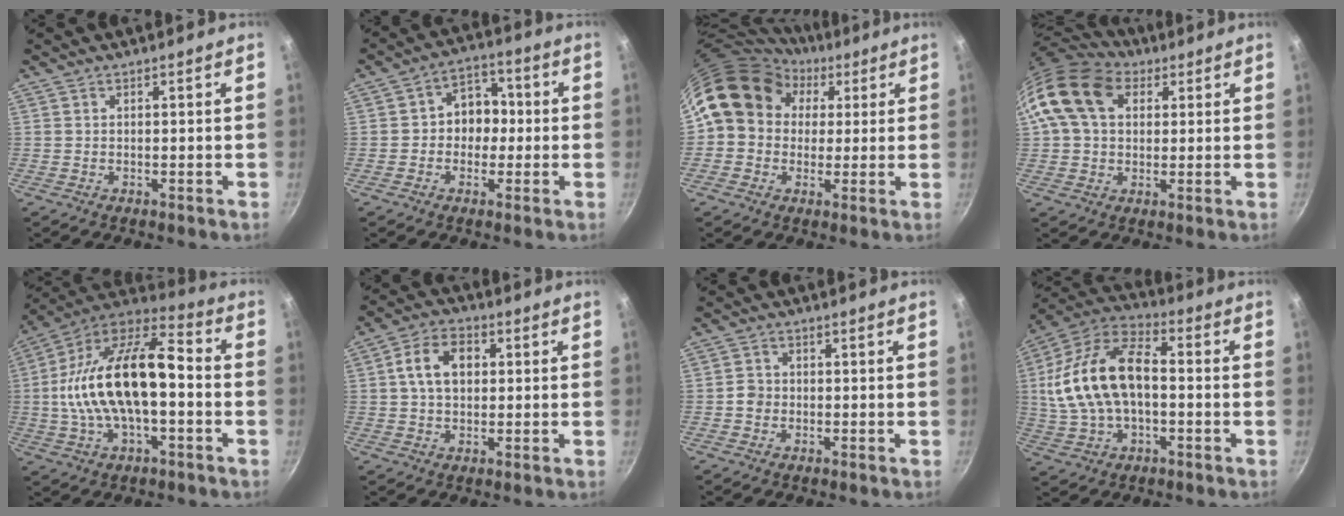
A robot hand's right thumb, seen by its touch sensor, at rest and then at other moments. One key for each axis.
{"total": 7.8, "fx": -0.3, "fy": 6.5, "fz": 4.4, "tx": -0.006, "ty": 0.022, "tz": -0.016}
{"total": 13.6, "fx": 4.0, "fy": 11.4, "fz": 6.3, "tx": -0.072, "ty": 0.017, "tz": 0.054}
{"total": 15.6, "fx": 4.6, "fy": 11.2, "fz": 9.7, "tx": -0.173, "ty": 0.021, "tz": 0.070}
{"total": 22.7, "fx": -1.3, "fy": 10.9, "fz": 19.9, "tx": -0.355, "ty": 0.044, "tz": -0.035}
{"total": 8.8, "fx": 1.4, "fy": 6.2, "fz": 6.1, "tx": -0.087, "ty": 0.017, "tz": 0.016}
{"total": 2.3, "fx": -0.6, "fy": 2.1, "fz": 0.8, "tx": -0.003, "ty": 0.011, "tz": -0.014}
{"total": 19.3, "fx": -0.1, "fy": 11.1, "fz": 15.8, "tx": -0.296, "ty": 0.041, "tz": -0.010}